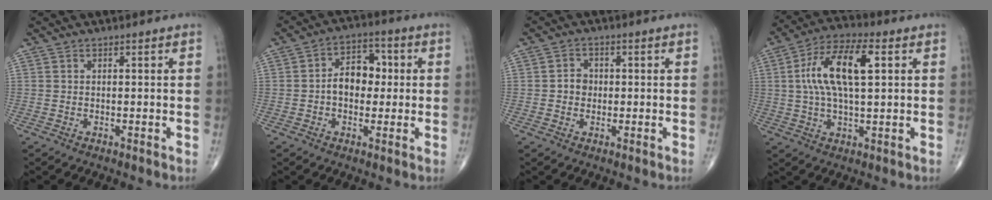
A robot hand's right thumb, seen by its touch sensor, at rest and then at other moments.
{"total": 8.1, "force": [0.0, 5.7, 5.7], "torque": [-0.062, 0.023, -0.010]}
{"total": 2.9, "force": [-0.1, 2.6, 1.3], "torque": [-0.007, 0.007, -0.007]}
{"total": 14.0, "force": [2.9, 5.6, 12.5], "torque": [-0.238, 0.017, 0.047]}